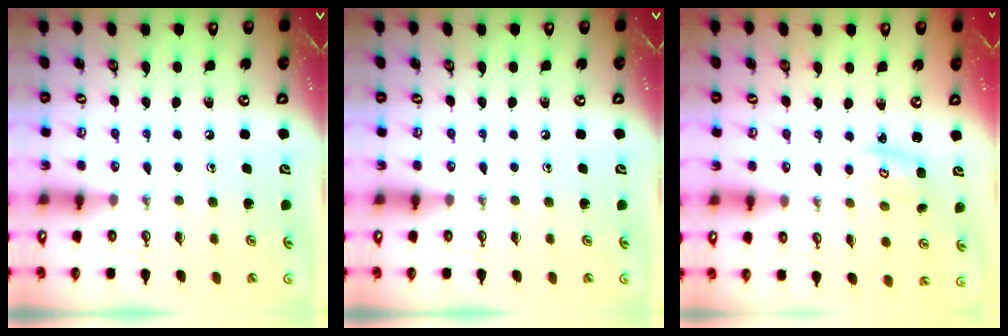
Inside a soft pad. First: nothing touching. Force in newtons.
{"total": 0.0}
{"total": 2.8, "press": 2.8, "slide": 0.4}